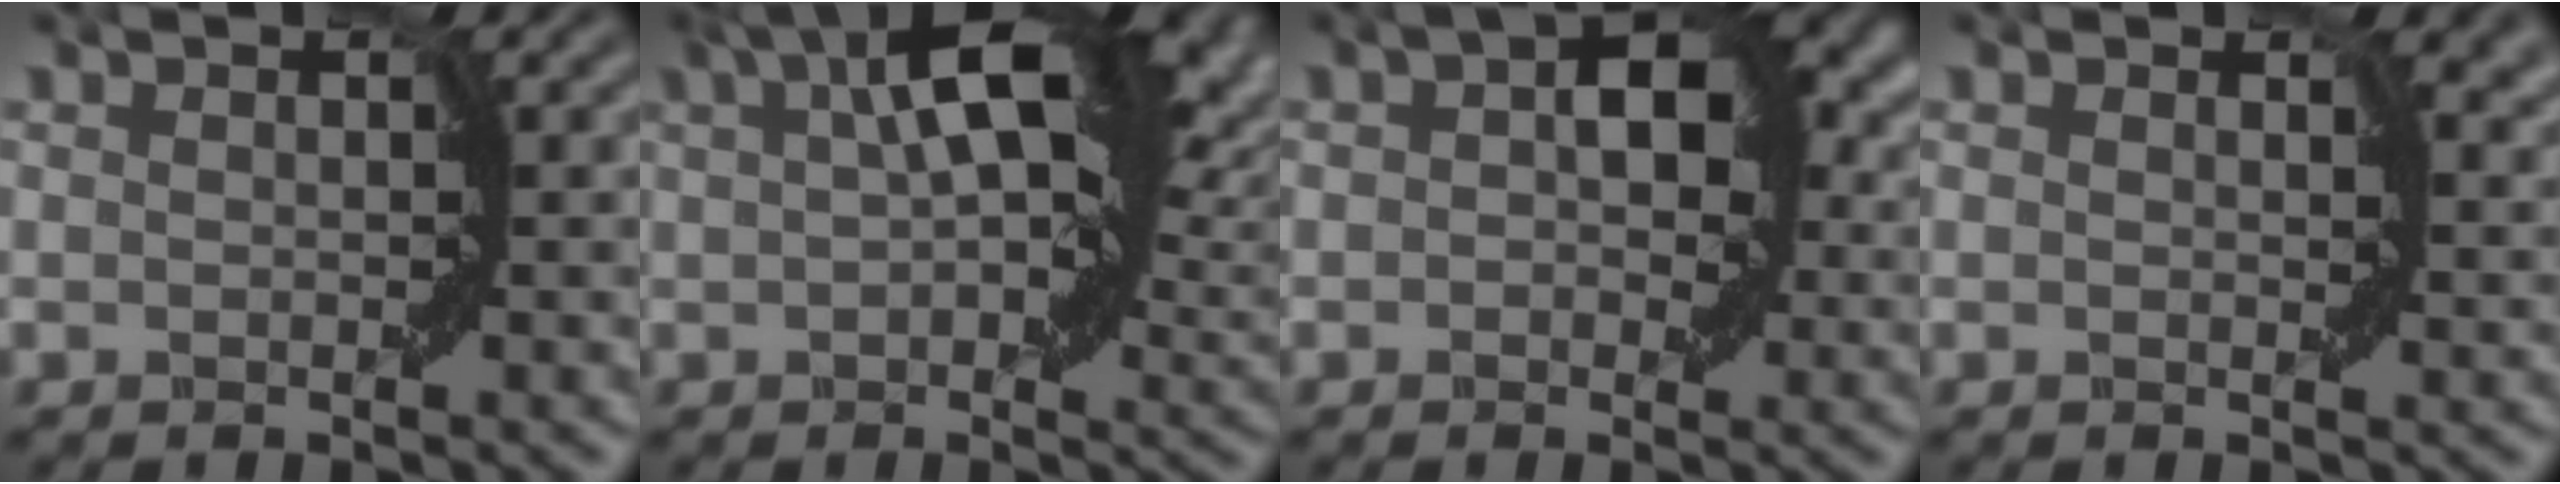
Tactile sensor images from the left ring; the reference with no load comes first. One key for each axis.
{"total": 12.5, "fx": 5.0, "fy": 5.0, "fz": 10.3, "tx": -0.157, "ty": 0.009, "tz": 0.075}
{"total": 8.4, "fx": 2.5, "fy": 4.8, "fz": 6.4, "tx": -0.082, "ty": 0.015, "tz": 0.026}
{"total": 2.5, "fx": 1.1, "fy": 1.6, "fz": 1.6, "tx": -0.018, "ty": -0.005, "tz": 0.016}